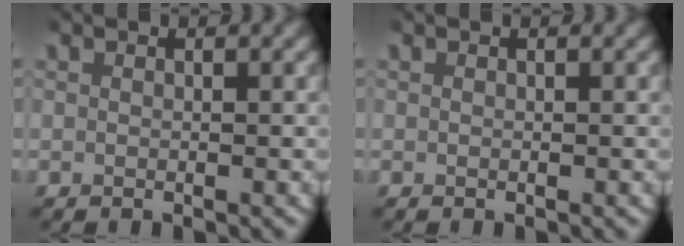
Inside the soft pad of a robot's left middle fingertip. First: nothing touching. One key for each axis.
{"total": 0.0}